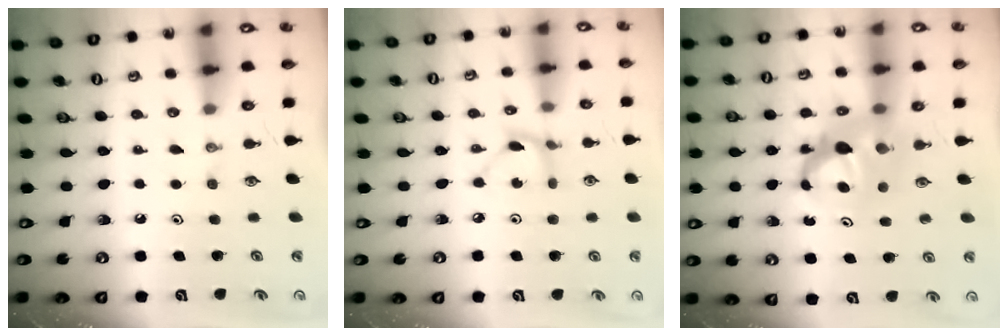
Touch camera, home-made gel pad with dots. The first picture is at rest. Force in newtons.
{"total": 2.8, "press": 2.8, "slide": 0.1}
{"total": 6.6, "press": 6.6, "slide": 0.5}